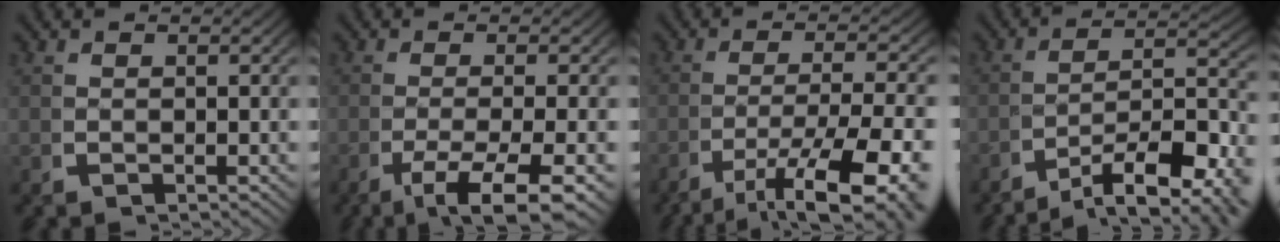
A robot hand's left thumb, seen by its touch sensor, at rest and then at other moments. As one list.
[{"total": 5.8, "force": [-2.7, 2.0, 4.7], "torque": [-0.090, -0.018, -0.033]}, {"total": 9.0, "force": [-3.8, 3.7, 7.2], "torque": [-0.129, -0.030, -0.042]}, {"total": 9.4, "force": [-2.9, 5.1, 7.3], "torque": [-0.110, -0.023, -0.041]}]